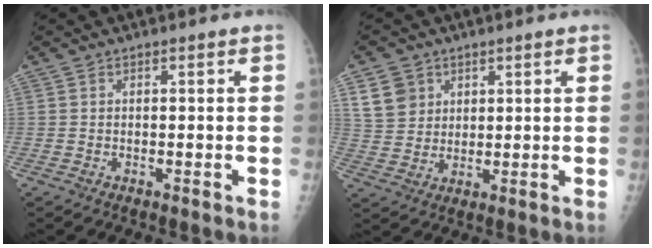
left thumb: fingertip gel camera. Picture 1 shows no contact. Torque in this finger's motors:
{"motor_torque": [0.48, 0.40, 0.00, -0.02, 0.03]}